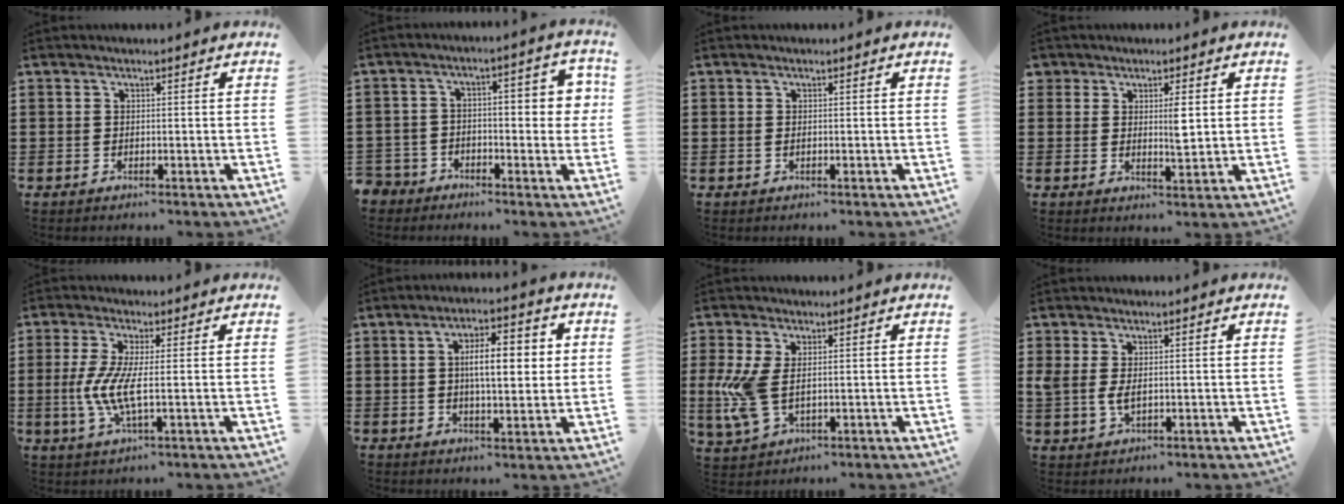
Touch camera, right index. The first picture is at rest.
{"total": 4.9, "force": [-2.1, 3.5, 2.7], "torque": [-0.055, 0.017, -0.046]}
{"total": 0.6, "force": [0.0, 0.3, 0.5], "torque": [-0.012, 0.000, 0.001]}
{"total": 3.8, "force": [1.5, 1.8, 2.9], "torque": [-0.054, 0.004, 0.025]}
{"total": 6.6, "force": [-0.6, 1.2, 6.4], "torque": [-0.145, -0.012, -0.020]}
{"total": 8.2, "force": [1.2, 2.9, 7.6], "torque": [-0.128, 0.005, 0.016]}
{"total": 7.2, "force": [0.5, 3.6, 6.2], "torque": [-0.157, -0.007, 0.003]}
{"total": 3.5, "force": [0.5, 1.8, 2.9], "torque": [-0.083, -0.002, 0.002]}